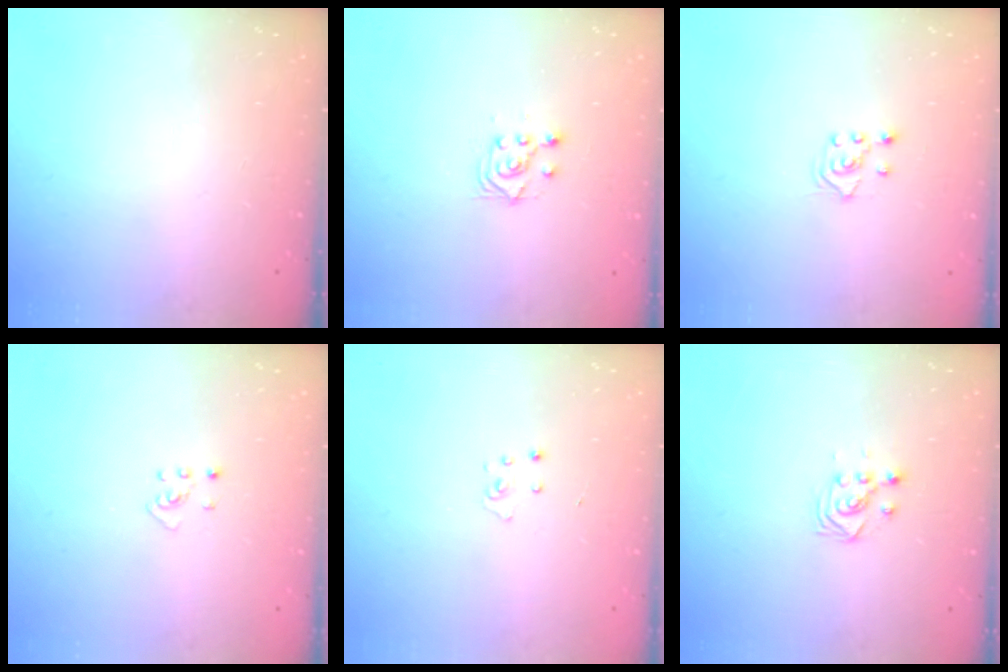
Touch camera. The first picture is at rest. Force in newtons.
{"total": 5.0, "press": 5.0, "slide": 0.8}
{"total": 3.0, "press": 2.9, "slide": 0.7}
{"total": 2.7, "press": 2.7, "slide": 0.5}
{"total": 2.7, "press": 2.7, "slide": 0.3}
{"total": 2.7, "press": 2.7, "slide": 0.3}